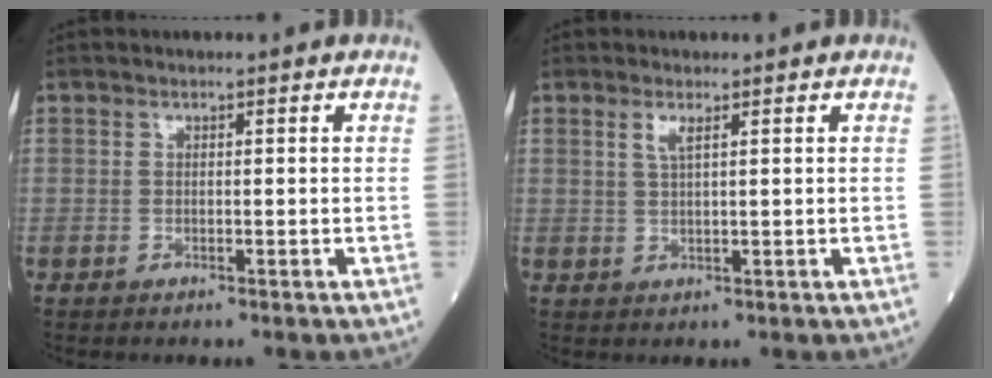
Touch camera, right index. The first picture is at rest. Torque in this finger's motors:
{"motor_torque": [-0.18, -0.01, 0.00, 0.04]}